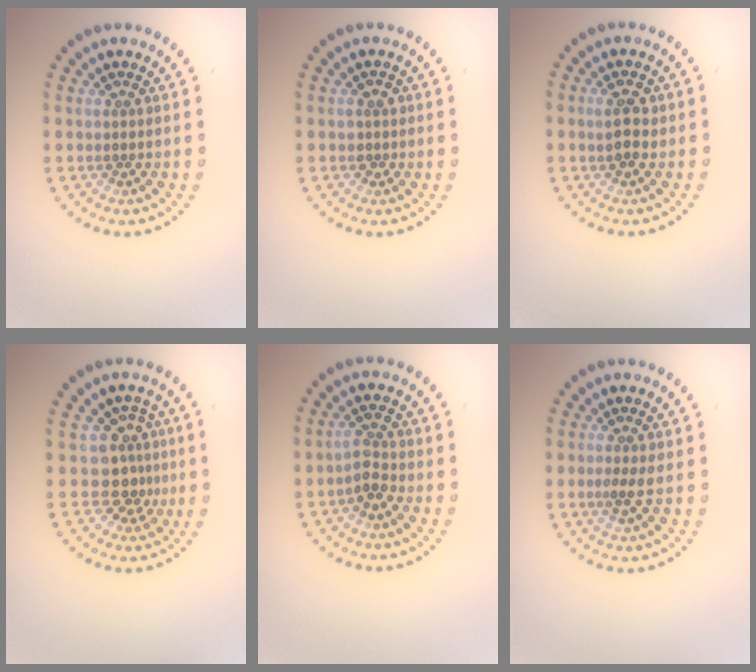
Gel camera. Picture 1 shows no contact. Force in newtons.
{"total": 1.2, "press": 1.1, "slide": 0.5}
{"total": 2.4, "press": 2.4, "slide": 0.4}
{"total": 3.0, "press": 2.2, "slide": 2.1}
{"total": 2.1, "press": 1.9, "slide": 0.8}
{"total": 1.4, "press": 1.2, "slide": 0.7}